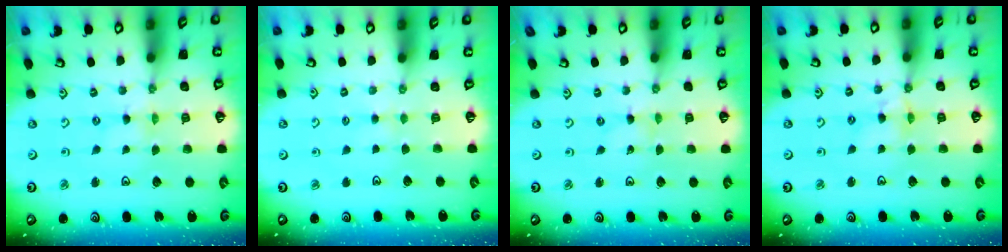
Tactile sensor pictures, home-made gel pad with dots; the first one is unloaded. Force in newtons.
{"total": 1.9, "press": 1.9, "slide": 0.4}
{"total": 0.0}
{"total": 4.5, "press": 4.4, "slide": 0.4}